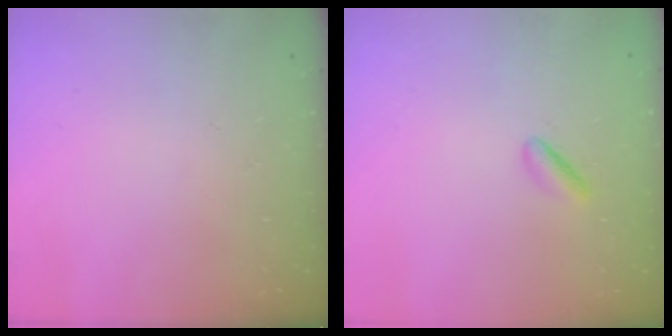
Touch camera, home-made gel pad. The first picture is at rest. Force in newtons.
{"total": 2.4, "press": 2.2, "slide": 1.0}